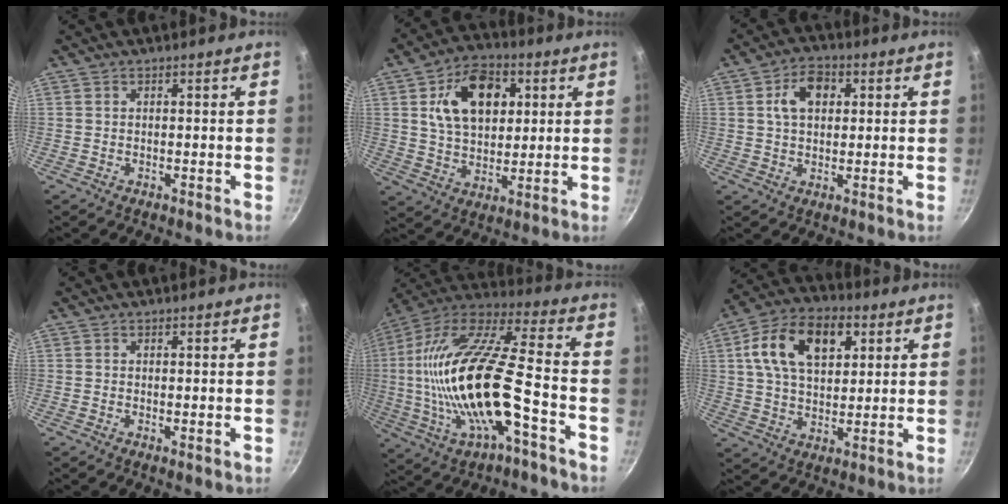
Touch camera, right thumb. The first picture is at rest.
{"total": 15.0, "force": [4.2, 9.9, 10.4], "torque": [-0.136, -0.003, 0.067]}
{"total": 7.4, "force": [1.8, 5.2, 5.0], "torque": [-0.062, 0.008, 0.025]}
{"total": 0.6, "force": [0.2, 0.2, 0.5], "torque": [-0.008, -0.007, 0.000]}
{"total": 25.6, "force": [-5.1, 8.6, 23.6], "torque": [-0.453, 0.021, -0.099]}
{"total": 16.2, "force": [5.4, 10.2, 11.5], "torque": [-0.174, 0.003, 0.080]}